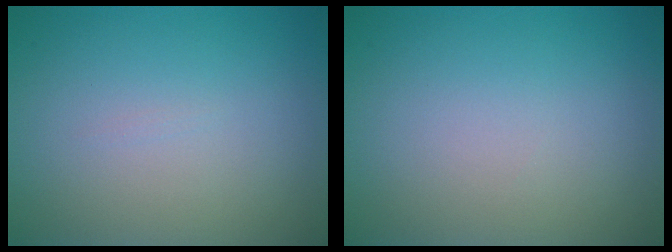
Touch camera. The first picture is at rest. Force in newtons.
{"total": 0.0}